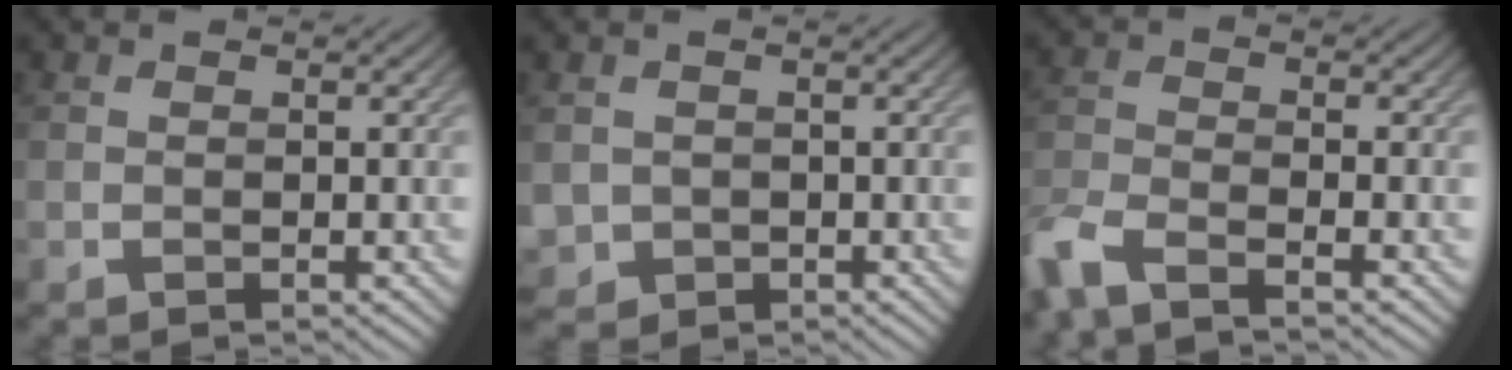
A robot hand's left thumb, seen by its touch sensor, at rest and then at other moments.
{"total": 2.5, "force": [-0.1, 2.5, 0.3], "torque": [-0.020, -0.015, -0.002]}
{"total": 5.7, "force": [-4.5, 1.3, 3.2], "torque": [-0.078, -0.014, -0.098]}